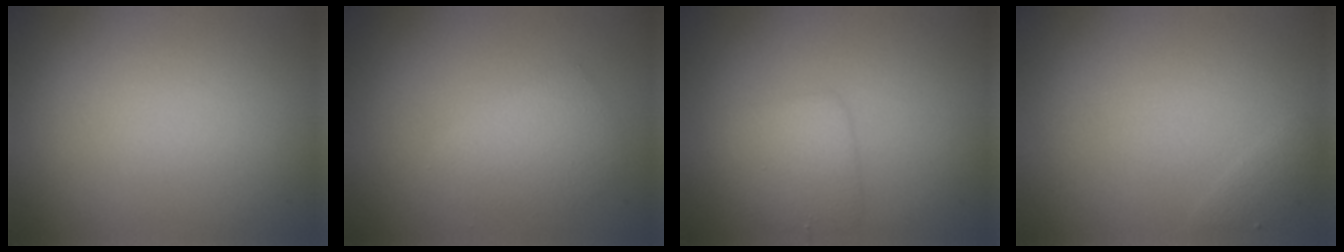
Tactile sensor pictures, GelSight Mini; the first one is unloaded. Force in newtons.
{"total": 2.4, "press": 2.4, "slide": 0.1}
{"total": 2.9, "press": 2.9, "slide": 0.1}
{"total": 0.8, "press": 0.8, "slide": 0.1}